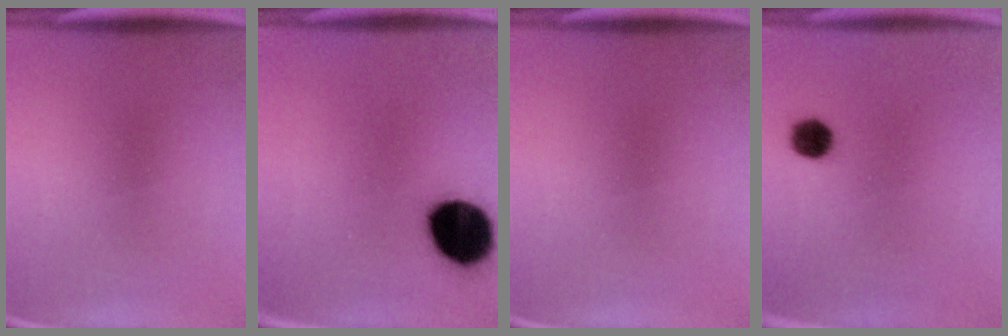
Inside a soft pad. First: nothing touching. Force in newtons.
{"total": 17.2}
{"total": 0.0}
{"total": 4.7}